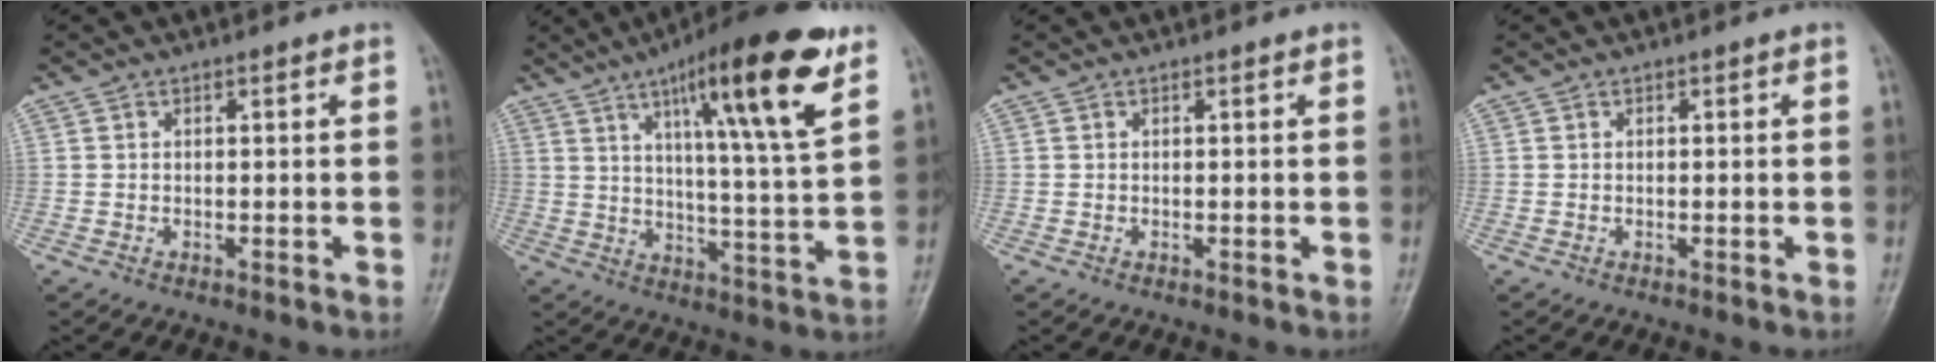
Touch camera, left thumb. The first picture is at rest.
{"total": 19.6, "force": [10.1, 2.8, 16.5], "torque": [-0.239, -0.040, 0.153]}
{"total": 0.0}
{"total": 0.0}